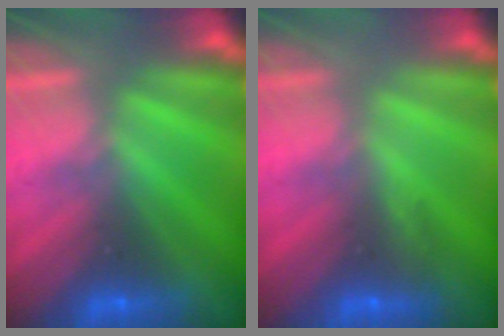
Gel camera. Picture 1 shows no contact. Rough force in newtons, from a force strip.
{"total": 2.8}